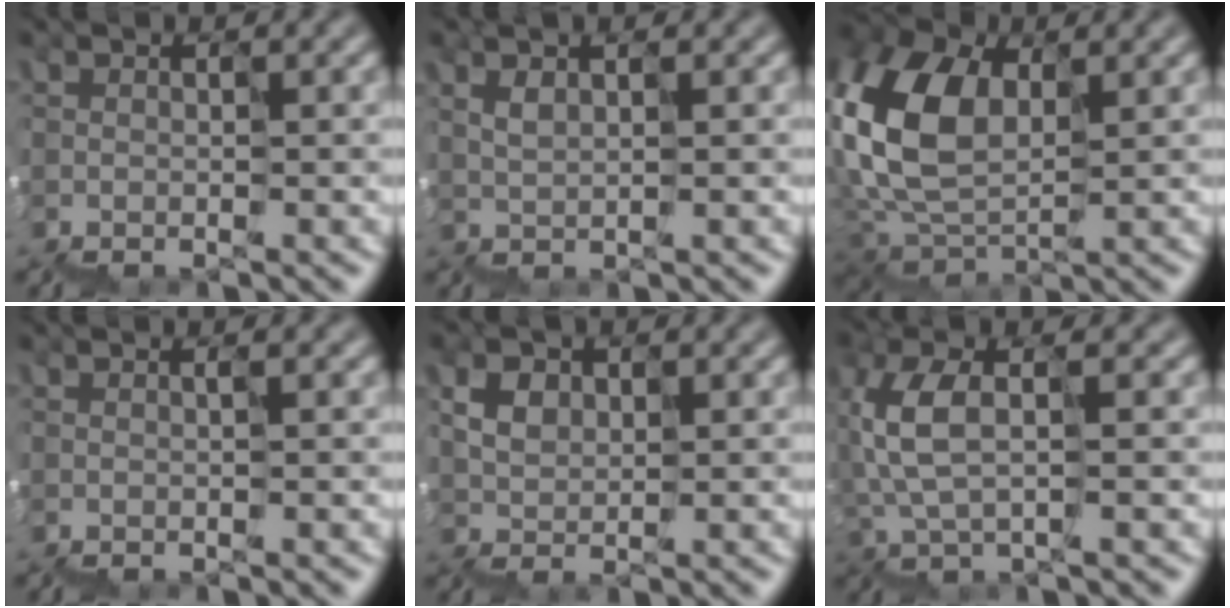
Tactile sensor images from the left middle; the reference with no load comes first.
{"total": 1.2, "force": [1.2, 0.0, 0.2], "torque": [-0.012, 0.020, 0.024]}
{"total": 7.4, "force": [2.2, 5.2, 4.9], "torque": [-0.157, 0.022, 0.039]}
{"total": 0.0}
{"total": 1.3, "force": [1.0, 0.8, 0.0], "torque": [-0.024, 0.017, 0.018]}
{"total": 3.1, "force": [0.4, 1.2, 2.9], "torque": [-0.106, 0.019, 0.002]}